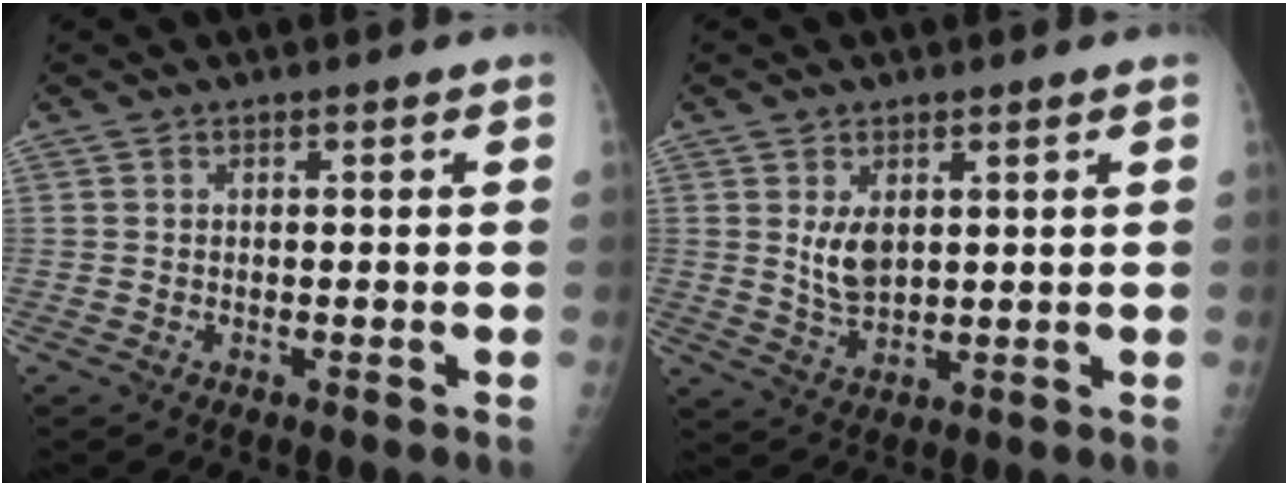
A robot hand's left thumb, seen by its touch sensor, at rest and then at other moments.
{"total": 5.3, "force": [1.7, 3.0, 4.0], "torque": [-0.062, -0.018, 0.041]}